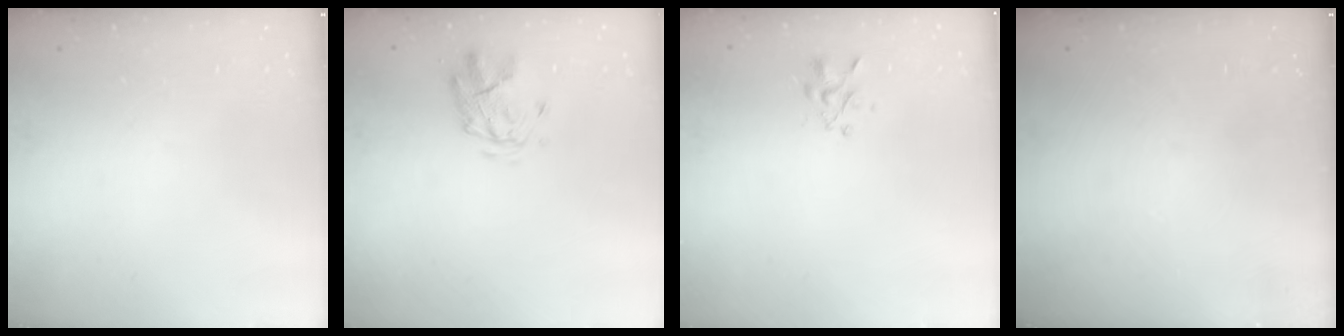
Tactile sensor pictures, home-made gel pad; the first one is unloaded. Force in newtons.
{"total": 2.8, "press": 2.5, "slide": 1.2}
{"total": 1.7, "press": 1.6, "slide": 0.7}
{"total": 0.0}